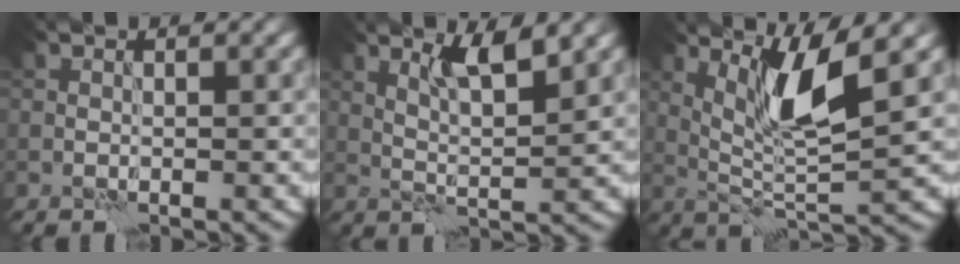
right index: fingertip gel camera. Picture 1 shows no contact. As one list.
[{"total": 3.5, "force": [2.0, 0.4, 2.8], "torque": [-0.053, -0.003, 0.038]}, {"total": 5.9, "force": [2.5, 0.9, 5.3], "torque": [-0.108, -0.008, 0.050]}]